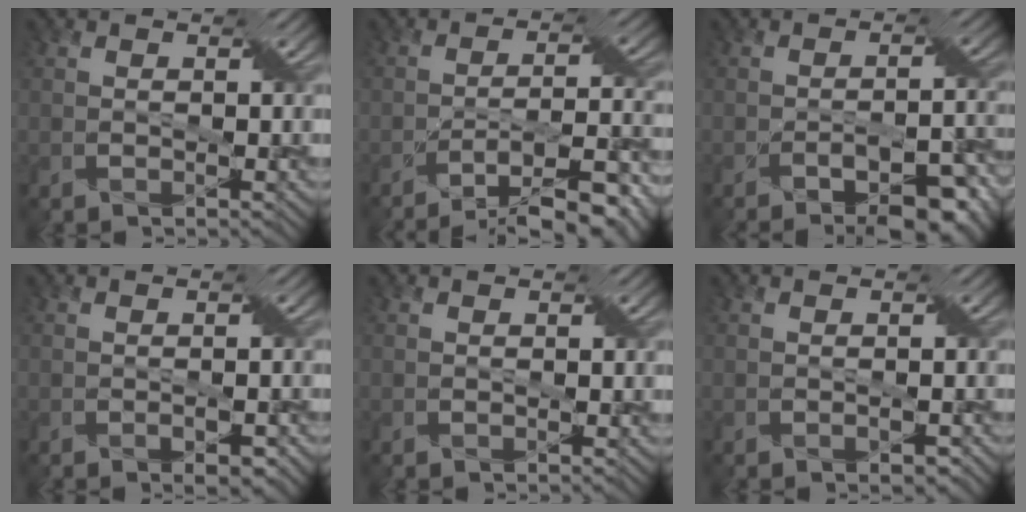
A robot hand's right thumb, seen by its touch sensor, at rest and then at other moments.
{"total": 11.6, "force": [-8.4, 2.2, 7.7], "torque": [-0.124, 0.006, -0.127]}
{"total": 8.9, "force": [-6.2, 2.8, 5.8], "torque": [-0.090, -0.011, -0.087]}
{"total": 2.1, "force": [-1.1, 0.9, 1.6], "torque": [-0.019, -0.002, -0.009]}
{"total": 0.0}
{"total": 1.0, "force": [-0.4, 0.6, 0.7], "torque": [-0.009, -0.003, -0.001]}